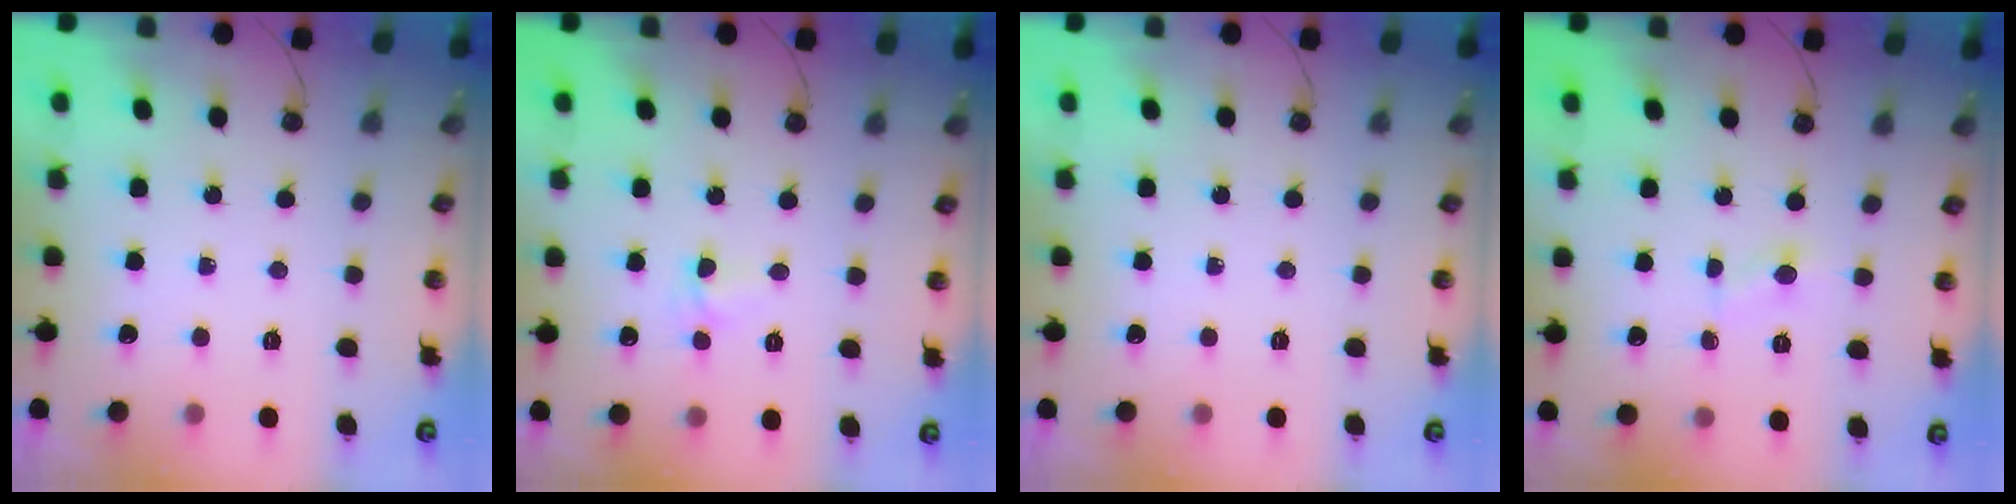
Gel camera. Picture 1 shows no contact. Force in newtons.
{"total": 3.8, "press": 3.8, "slide": 0.5}
{"total": 0.0}
{"total": 1.8, "press": 1.8, "slide": 0.2}